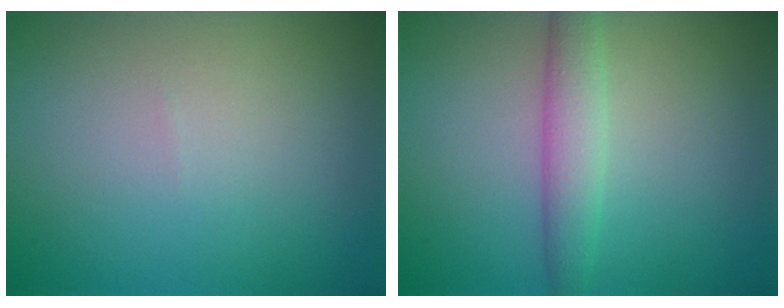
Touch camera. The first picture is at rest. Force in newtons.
{"total": 3.0, "press": 3.0, "slide": 0.1}